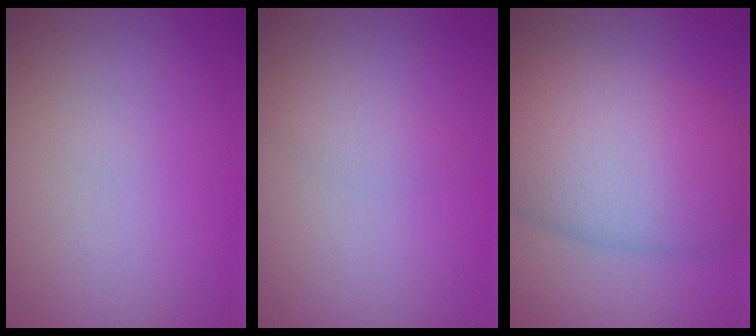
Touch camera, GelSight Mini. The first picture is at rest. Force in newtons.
{"total": 1.1, "press": 1.1, "slide": 0.1}
{"total": 11.6, "press": 11.6, "slide": 0.8}